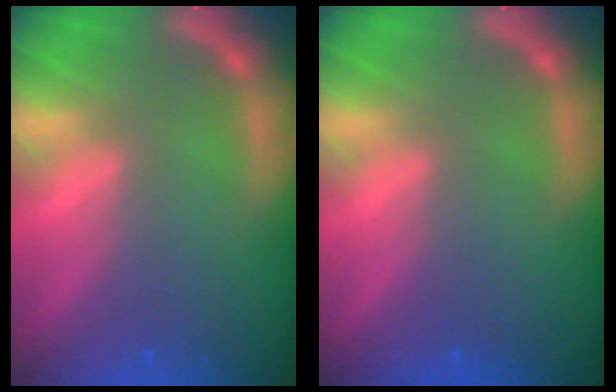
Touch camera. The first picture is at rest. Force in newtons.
{"total": 0.0}